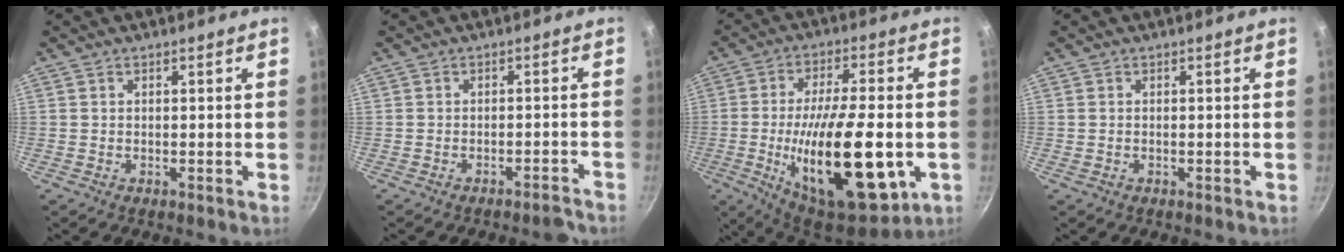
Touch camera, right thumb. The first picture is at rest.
{"total": 2.9, "force": [-2.7, 0.7, 1.0], "torque": [-0.008, 0.038, -0.022]}
{"total": 25.7, "force": [-5.3, 9.9, 23.1], "torque": [-0.360, 0.005, -0.075]}
{"total": 0.0}